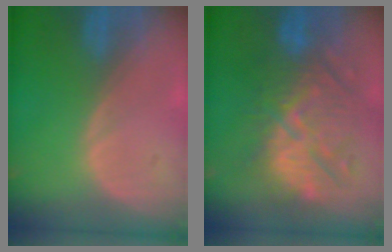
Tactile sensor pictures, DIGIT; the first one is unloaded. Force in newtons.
{"total": 11.0, "press": 10.9, "slide": 1.8}